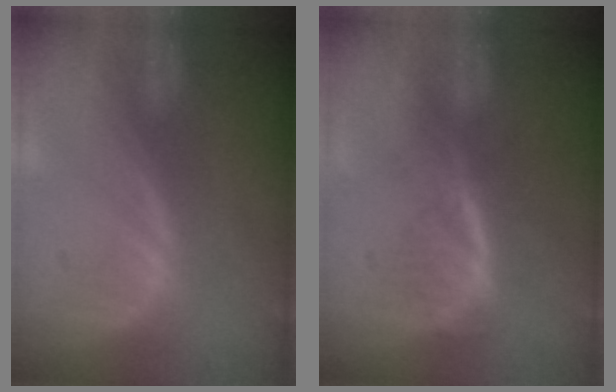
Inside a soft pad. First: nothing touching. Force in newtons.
{"total": 5.9, "press": 5.1, "slide": 3.0}